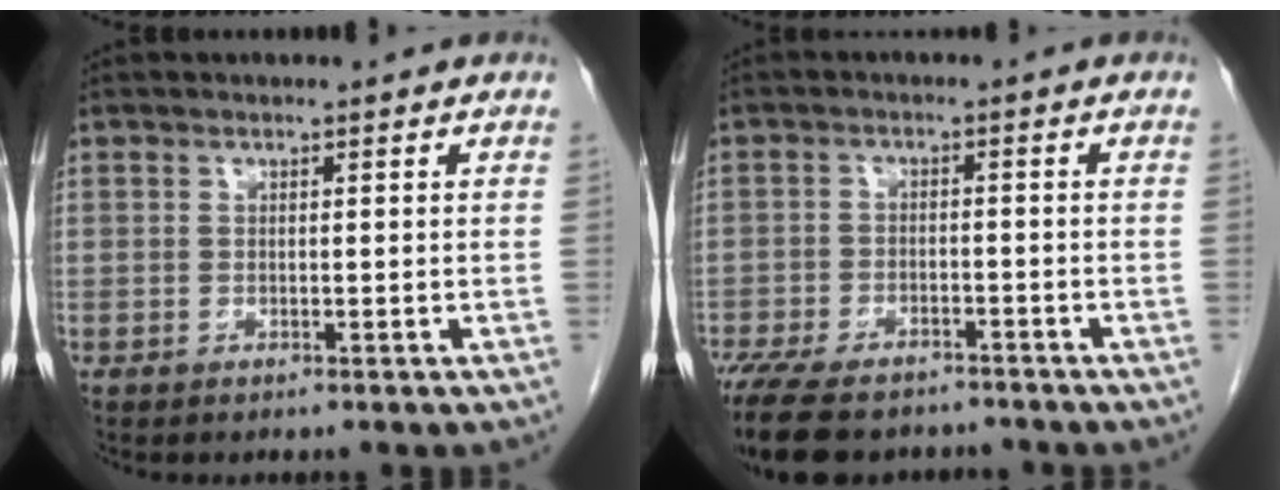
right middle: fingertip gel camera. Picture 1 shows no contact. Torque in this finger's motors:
{"motor_torque": [1.17, -0.97, 0.74, 0.19]}